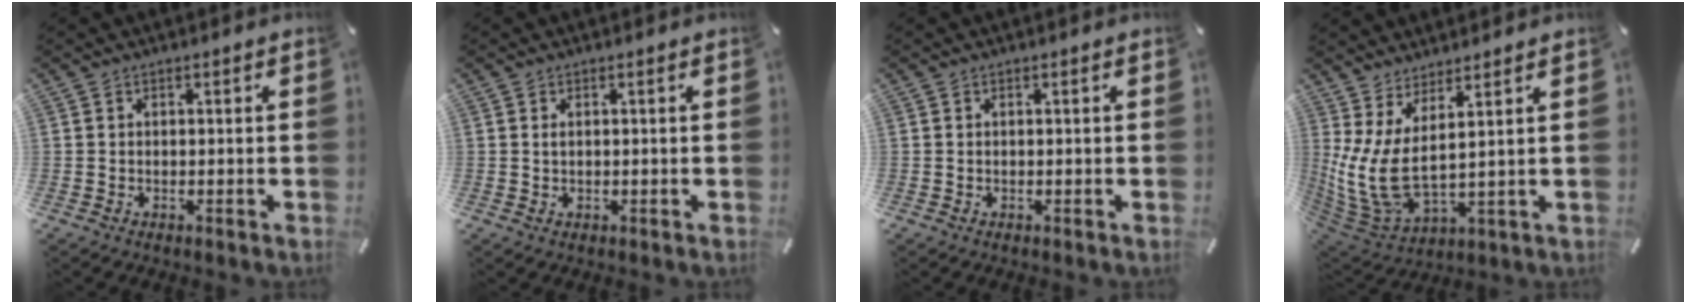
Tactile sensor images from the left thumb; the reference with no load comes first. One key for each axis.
{"total": 0.8, "fx": 0.3, "fy": 0.2, "fz": 0.7, "tx": -0.015, "ty": 0.000, "tz": 0.004}
{"total": 0.0}
{"total": 9.1, "fx": 2.3, "fy": 3.4, "fz": 8.1, "tx": -0.193, "ty": -0.047, "tz": 0.045}